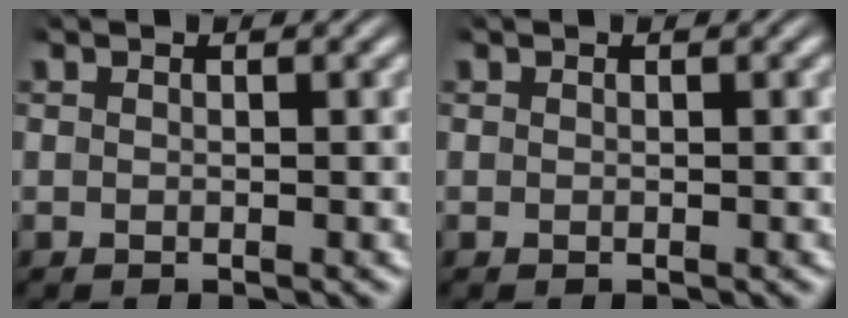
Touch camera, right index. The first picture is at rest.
{"total": 0.0}